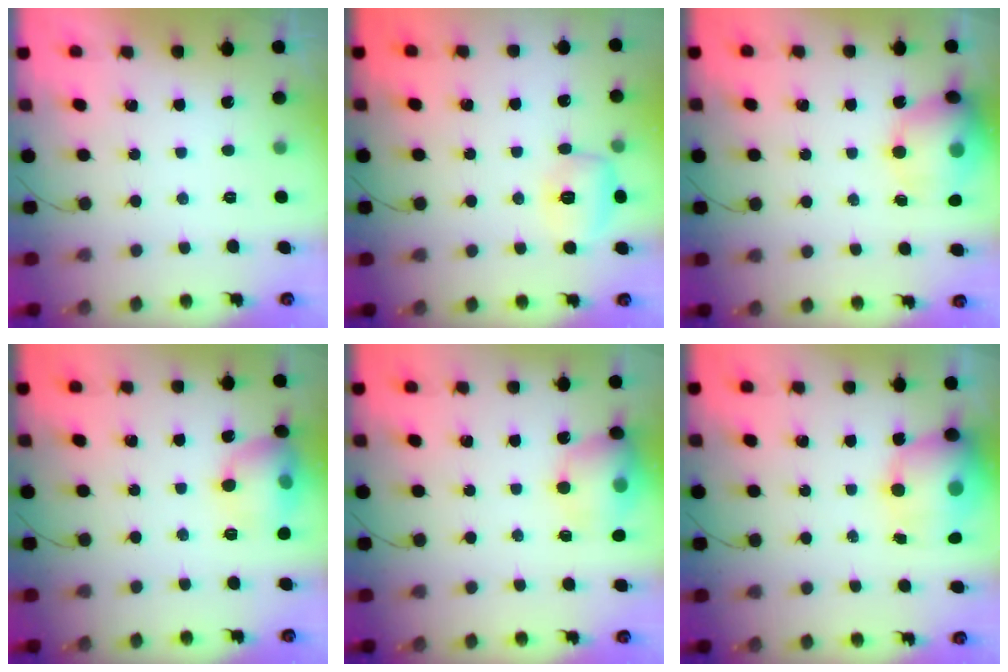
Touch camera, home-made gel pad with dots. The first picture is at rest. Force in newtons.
{"total": 7.5, "press": 7.4, "slide": 1.6}
{"total": 16.4, "press": 16.1, "slide": 3.0}
{"total": 15.6, "press": 13.8, "slide": 7.4}
{"total": 13.3, "press": 13.1, "slide": 2.2}
{"total": 14.6, "press": 14.2, "slide": 3.4}